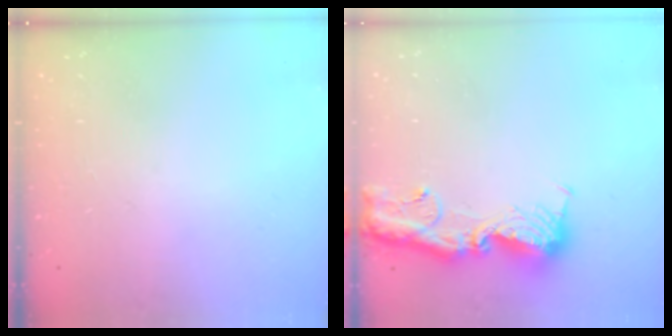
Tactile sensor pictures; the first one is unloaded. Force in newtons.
{"total": 15.7, "press": 15.6, "slide": 1.6}